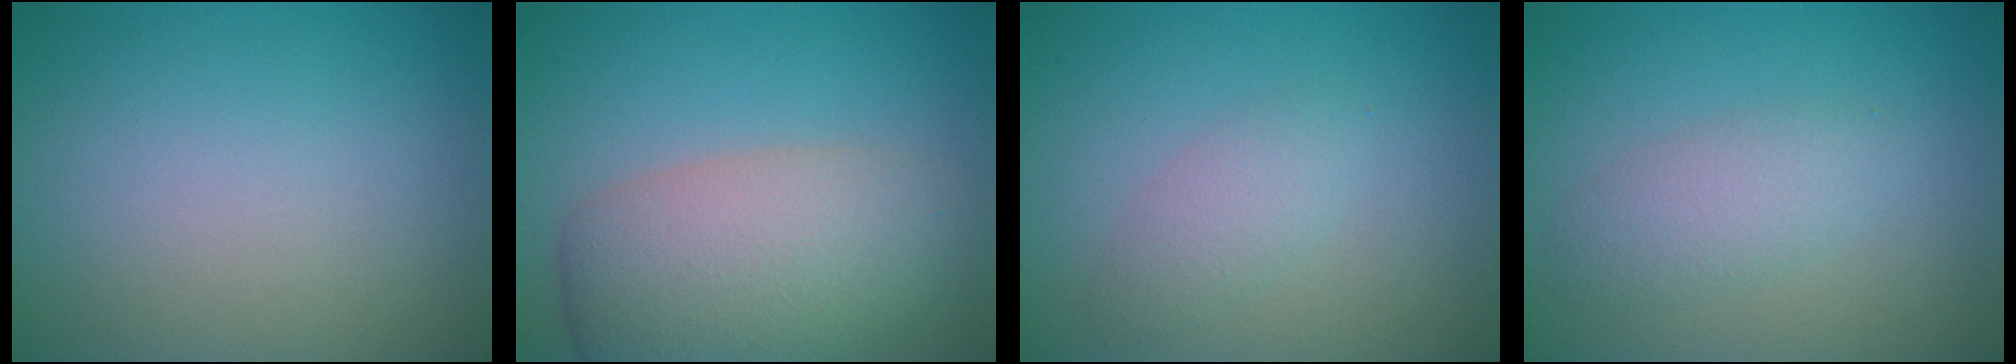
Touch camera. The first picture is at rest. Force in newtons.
{"total": 8.0, "press": 8.0, "slide": 0.4}
{"total": 1.9, "press": 1.9, "slide": 0.2}
{"total": 2.7, "press": 2.7, "slide": 0.1}